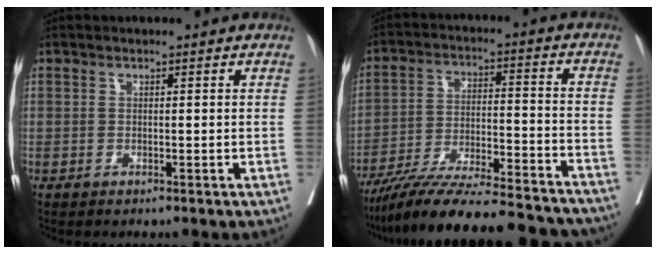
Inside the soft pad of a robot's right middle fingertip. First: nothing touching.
{"total": 25.8, "force": [-23.1, 3.0, 11.2], "torque": [-0.146, -0.021, -0.341]}